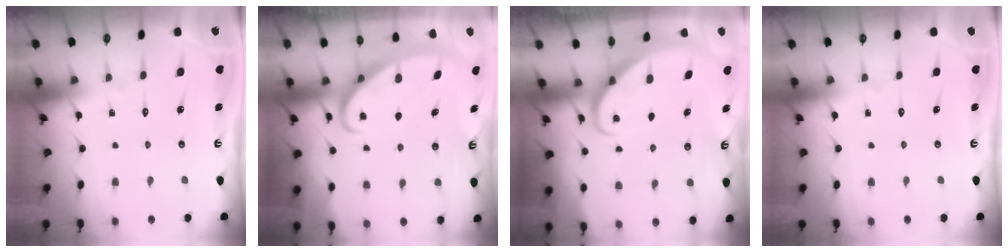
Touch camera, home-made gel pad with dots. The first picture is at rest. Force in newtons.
{"total": 2.5, "press": 2.5, "slide": 0.4}
{"total": 2.2, "press": 2.2, "slide": 0.3}
{"total": 0.0}